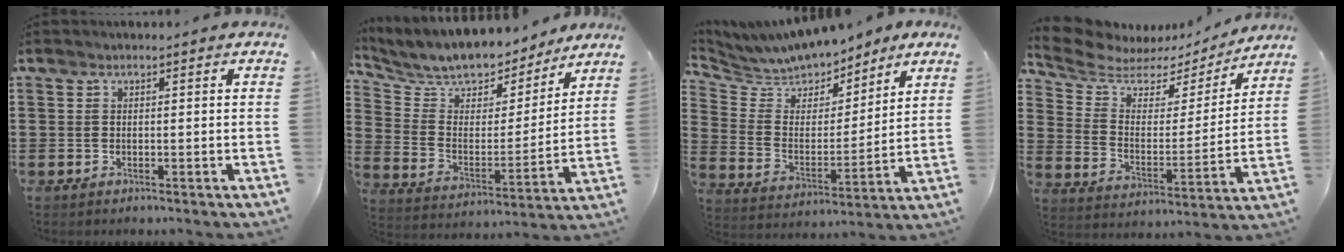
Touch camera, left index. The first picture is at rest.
{"total": 7.9, "force": [7.5, 2.4, 1.0], "torque": [-0.060, -0.059, 0.130]}
{"total": 7.1, "force": [6.8, 2.0, 0.3], "torque": [-0.052, -0.044, 0.122]}
{"total": 5.8, "force": [5.1, 2.4, 1.3], "torque": [-0.061, -0.037, 0.085]}